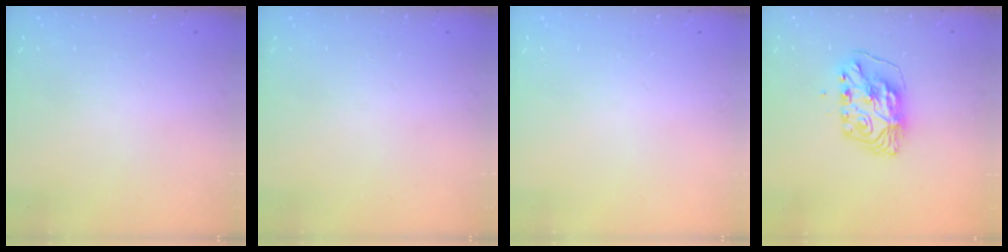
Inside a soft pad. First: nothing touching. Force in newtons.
{"total": 0.0}
{"total": 0.0}
{"total": 8.8, "press": 8.8, "slide": 0.8}